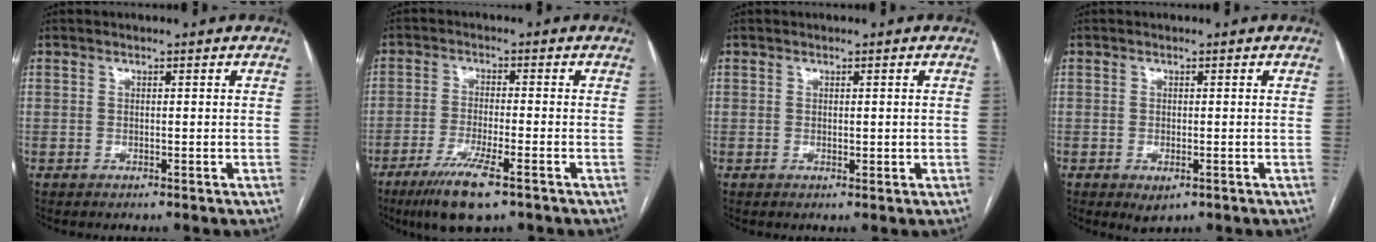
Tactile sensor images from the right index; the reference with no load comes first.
{"total": 8.4, "force": [-5.2, 0.9, 6.5], "torque": [-0.123, -0.020, -0.090]}
{"total": 0.9, "force": [0.1, 0.5, 0.7], "torque": [-0.009, -0.001, 0.005]}
{"total": 2.3, "force": [-1.1, 1.1, 1.8], "torque": [-0.024, -0.003, -0.007]}